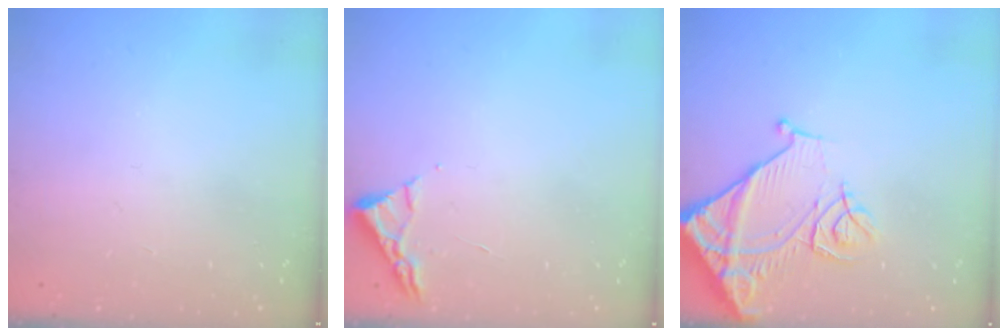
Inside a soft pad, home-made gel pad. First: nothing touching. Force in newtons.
{"total": 3.0, "press": 2.9, "slide": 0.4}
{"total": 12.4, "press": 12.3, "slide": 1.6}